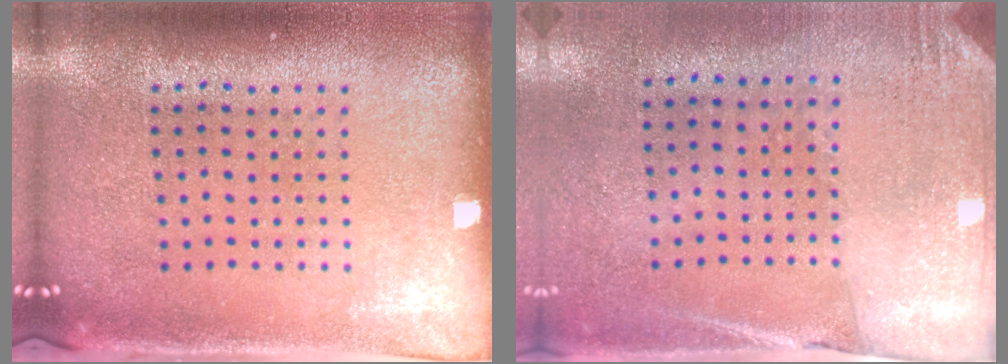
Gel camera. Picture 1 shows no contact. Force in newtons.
{"total": 2.7, "press": 2.4, "slide": 1.3}